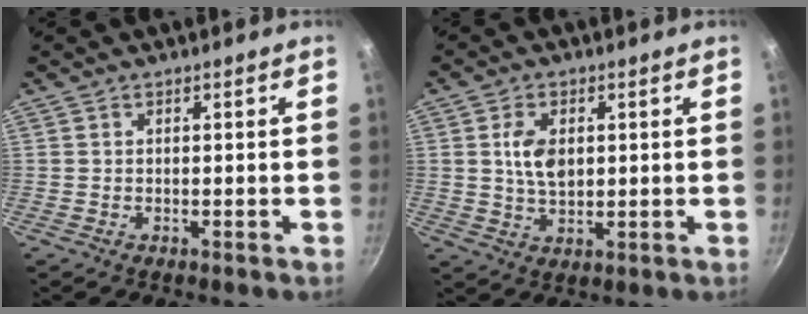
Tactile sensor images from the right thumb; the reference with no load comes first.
{"total": 6.3, "force": [1.2, 3.9, 4.8], "torque": [-0.079, -0.009, 0.022]}